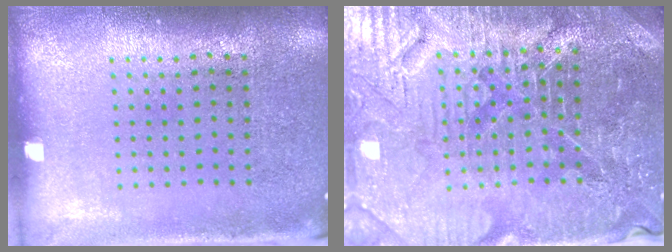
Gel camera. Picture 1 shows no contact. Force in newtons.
{"total": 5.0, "press": 4.7, "slide": 1.7}